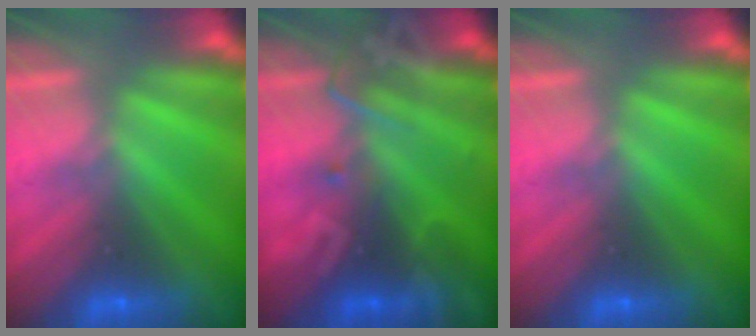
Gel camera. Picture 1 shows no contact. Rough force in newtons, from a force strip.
{"total": 2.8}
{"total": 0.0}